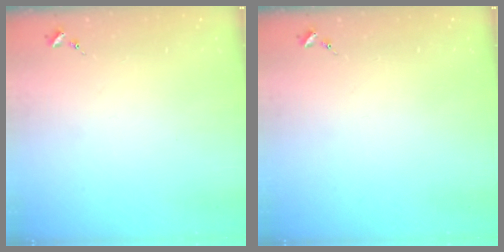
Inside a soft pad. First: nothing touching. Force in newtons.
{"total": 0.0}